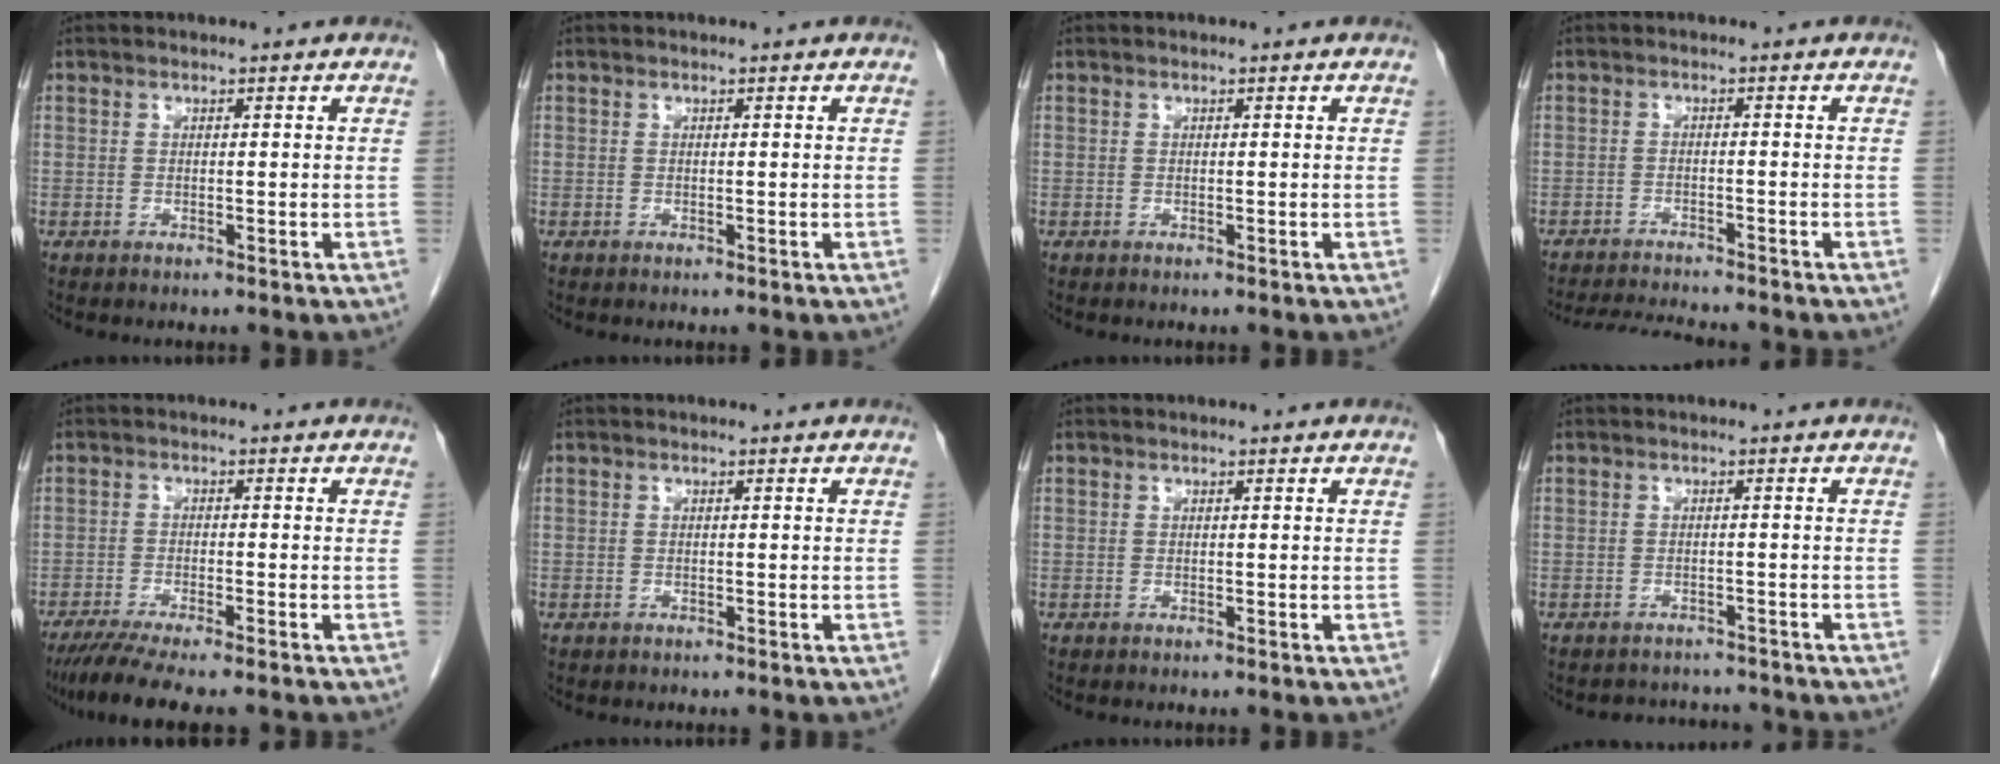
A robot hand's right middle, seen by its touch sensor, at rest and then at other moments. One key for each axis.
{"total": 0.0}
{"total": 0.0}
{"total": 7.8, "fx": -7.4, "fy": 0.2, "fz": 2.5, "tx": -0.039, "ty": -0.012, "tz": -0.117}
{"total": 8.2, "fx": -6.7, "fy": 0.4, "fz": 4.6, "tx": -0.072, "ty": -0.020, "tz": -0.107}
{"total": 0.0}
{"total": 0.0}
{"total": 4.2, "fx": -4.0, "fy": 1.0, "fz": -0.2, "tx": 0.003, "ty": 0.004, "tz": -0.055}